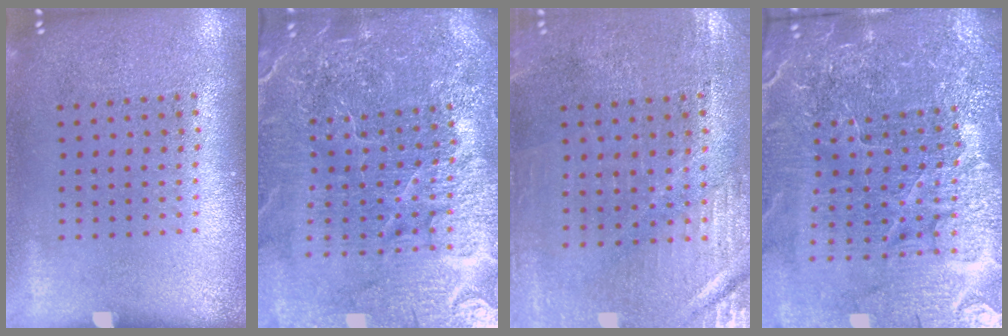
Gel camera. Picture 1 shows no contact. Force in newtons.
{"total": 5.8, "press": 5.2, "slide": 2.5}
{"total": 0.7, "press": 0.6, "slide": 0.2}
{"total": 5.6, "press": 5.2, "slide": 2.1}